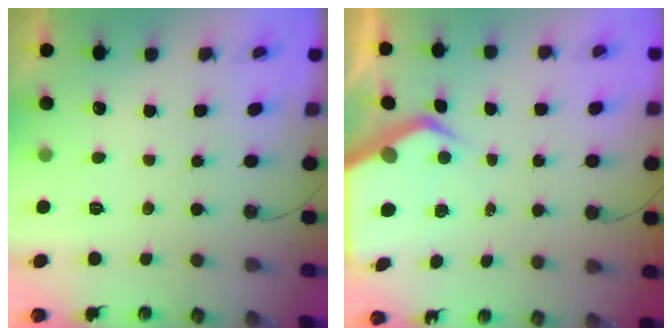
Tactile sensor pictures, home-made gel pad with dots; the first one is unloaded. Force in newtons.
{"total": 6.6, "press": 6.6, "slide": 0.7}